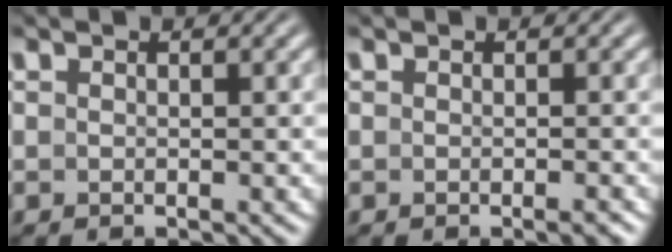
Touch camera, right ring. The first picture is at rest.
{"total": 0.5, "force": [-0.4, -0.1, 0.3], "torque": [-0.004, 0.003, -0.008]}